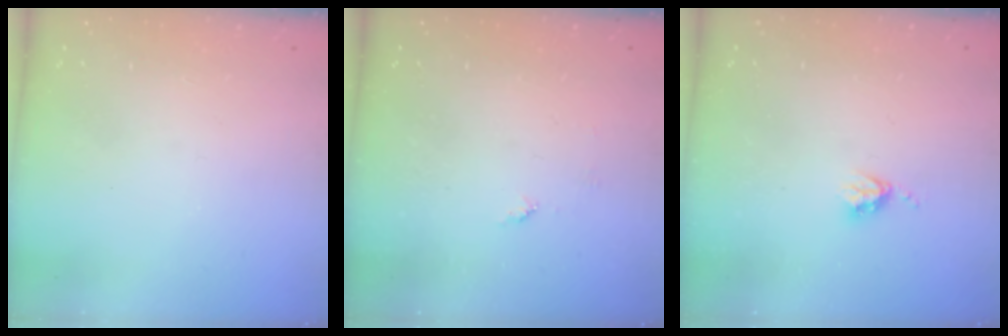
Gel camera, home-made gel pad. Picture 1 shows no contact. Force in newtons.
{"total": 4.3, "press": 4.3, "slide": 0.5}
{"total": 3.8, "press": 3.8, "slide": 0.4}